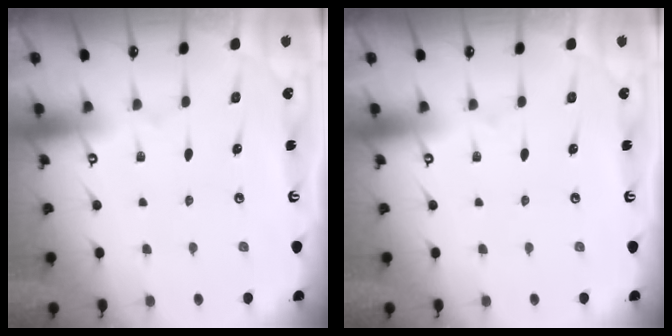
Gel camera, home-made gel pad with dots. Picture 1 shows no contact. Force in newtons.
{"total": 0.0}